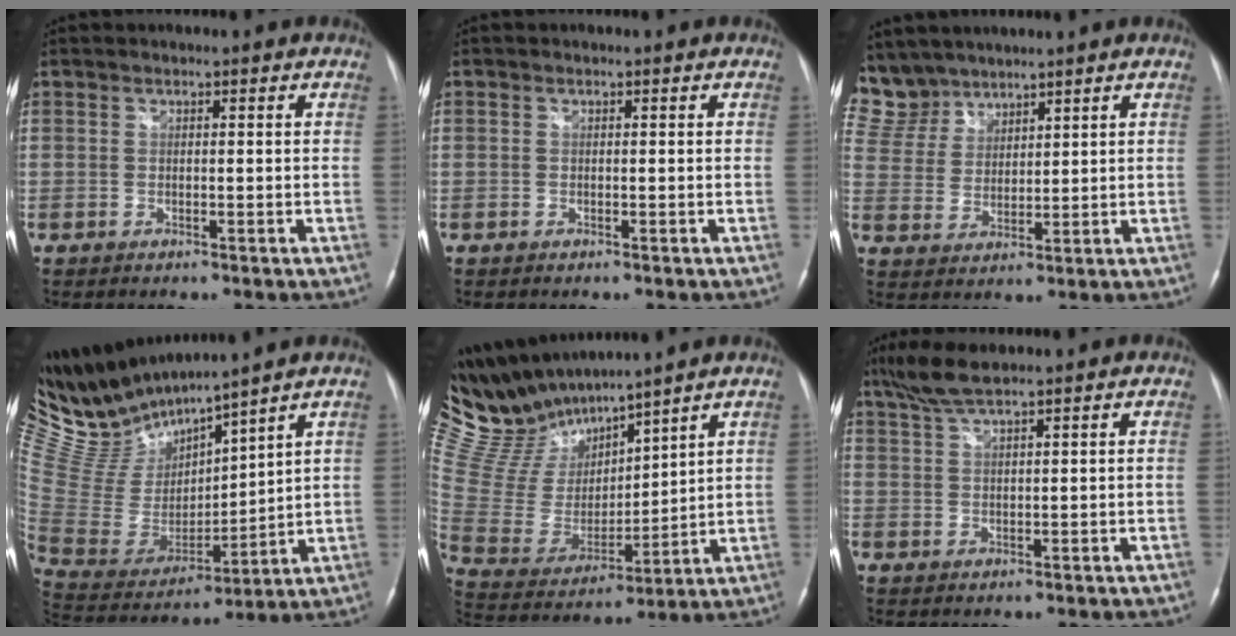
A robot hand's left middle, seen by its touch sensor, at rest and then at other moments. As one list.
[{"total": 0.0}, {"total": 9.1, "force": [8.1, 4.1, 0.2], "torque": [-0.015, 0.012, 0.179]}, {"total": 15.8, "force": [14.8, 0.7, 5.4], "torque": [-0.130, -0.002, 0.312]}, {"total": 15.7, "force": [14.6, 2.9, 5.1], "torque": [-0.123, 0.004, 0.302]}, {"total": 5.3, "force": [4.3, 0.2, 3.1], "torque": [-0.075, 0.014, 0.087]}]